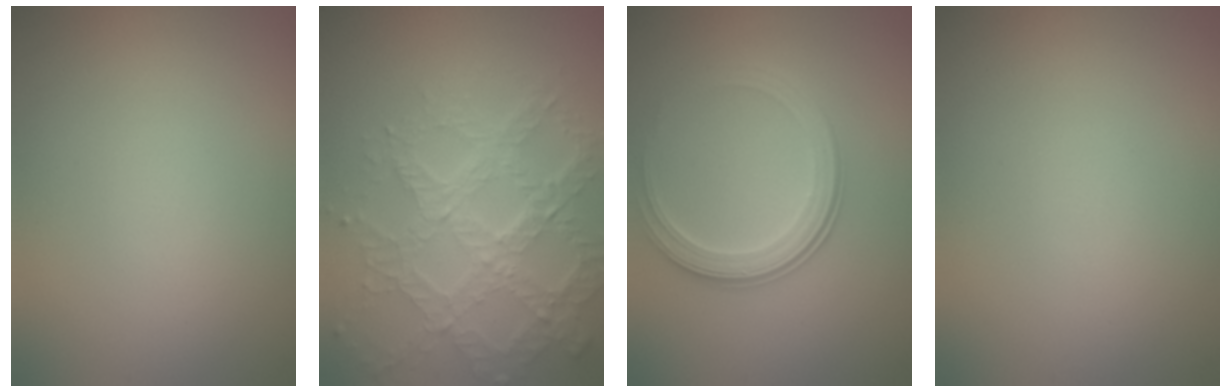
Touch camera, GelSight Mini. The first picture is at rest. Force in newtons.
{"total": 7.2, "press": 5.0, "slide": 5.1}
{"total": 3.5, "press": 2.9, "slide": 1.9}
{"total": 0.0}